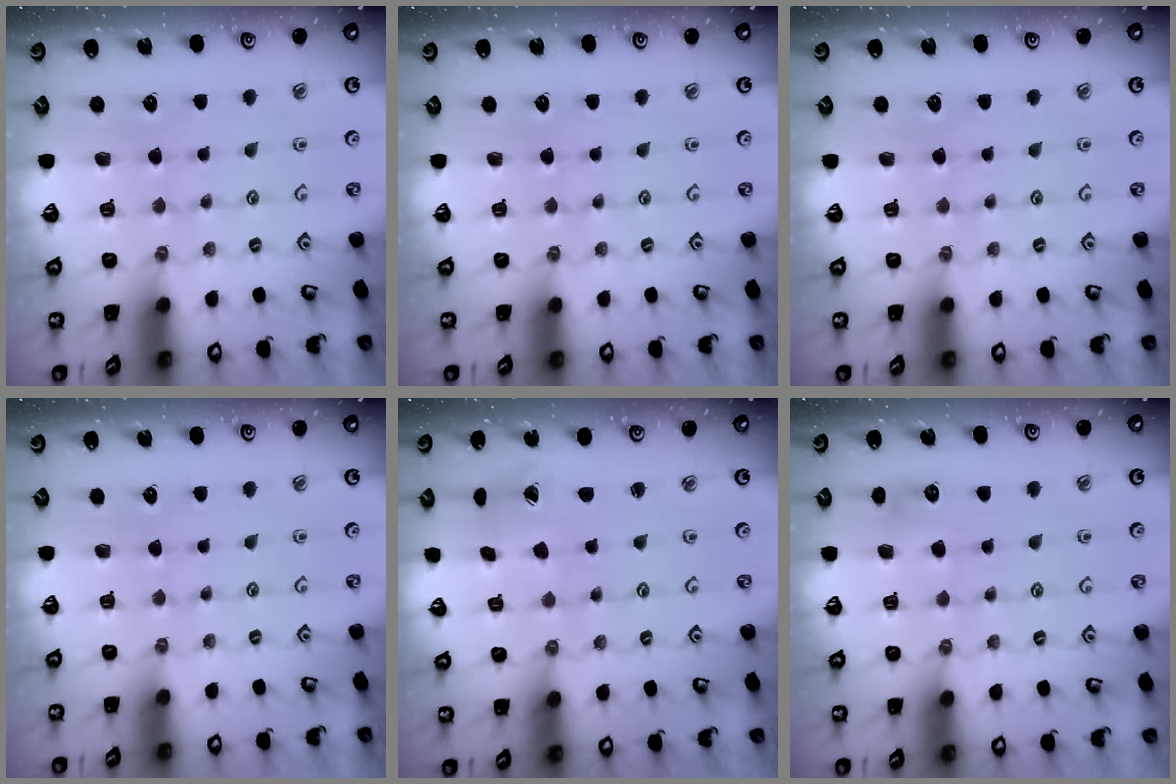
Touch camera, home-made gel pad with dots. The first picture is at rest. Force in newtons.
{"total": 0.0}
{"total": 0.0}
{"total": 0.0}
{"total": 2.5, "press": 2.5, "slide": 0.4}
{"total": 5.8, "press": 5.8, "slide": 0.7}